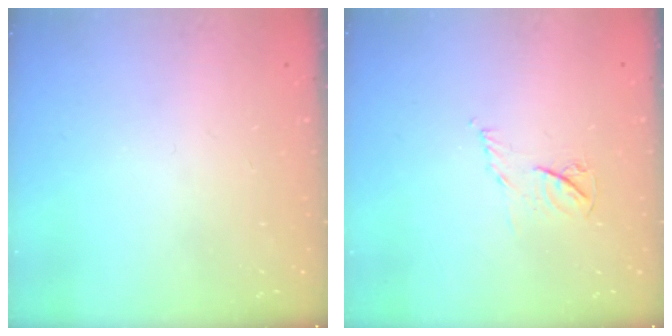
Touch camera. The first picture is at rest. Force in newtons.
{"total": 4.4, "press": 4.3, "slide": 0.6}